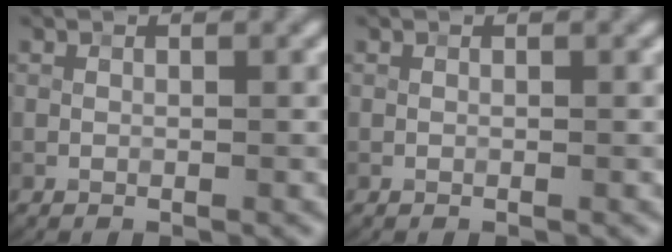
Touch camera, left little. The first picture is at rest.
{"total": 0.0}